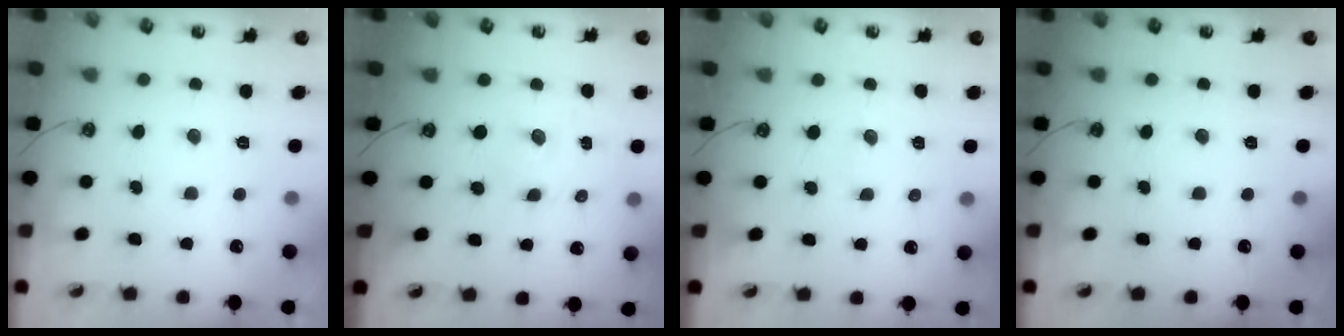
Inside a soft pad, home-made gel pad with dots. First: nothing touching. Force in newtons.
{"total": 1.0, "press": 0.9, "slide": 0.2}
{"total": 2.9, "press": 2.9, "slide": 0.3}
{"total": 0.0}